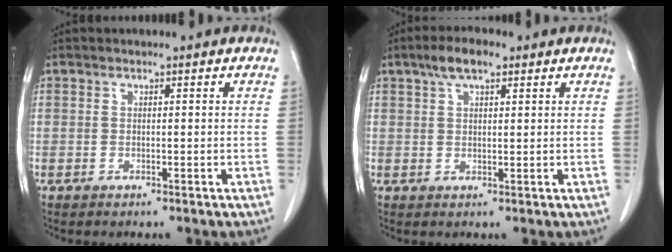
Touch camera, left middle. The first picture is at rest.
{"total": 4.3, "force": [2.7, 1.6, 3.0], "torque": [-0.062, 0.013, 0.049]}